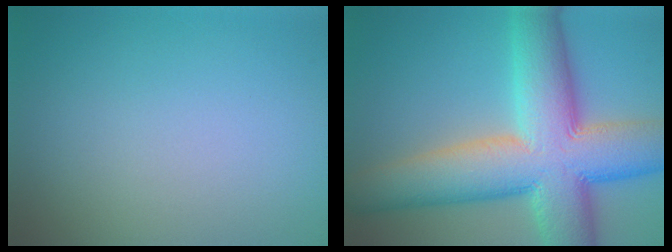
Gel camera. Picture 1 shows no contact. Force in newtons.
{"total": 13.7, "press": 13.7, "slide": 0.6}